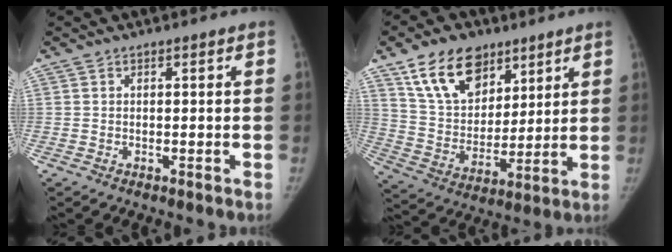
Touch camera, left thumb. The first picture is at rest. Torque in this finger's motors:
{"motor_torque": [0.23, 0.24, 0.78, -1.31, 0.08]}